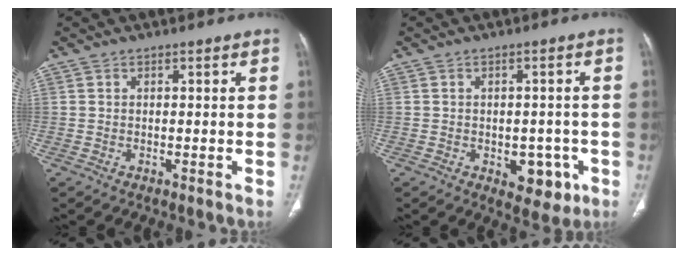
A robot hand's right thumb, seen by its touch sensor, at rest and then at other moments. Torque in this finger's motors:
{"motor_torque": [0.87, 1.00, -0.19, 0.01, 0.09]}